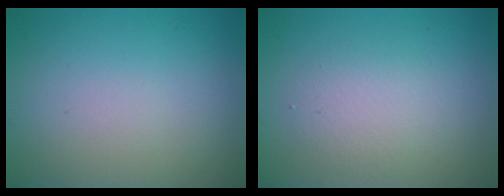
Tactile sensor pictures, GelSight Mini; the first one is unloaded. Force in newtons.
{"total": 2.4, "press": 2.4, "slide": 0.1}